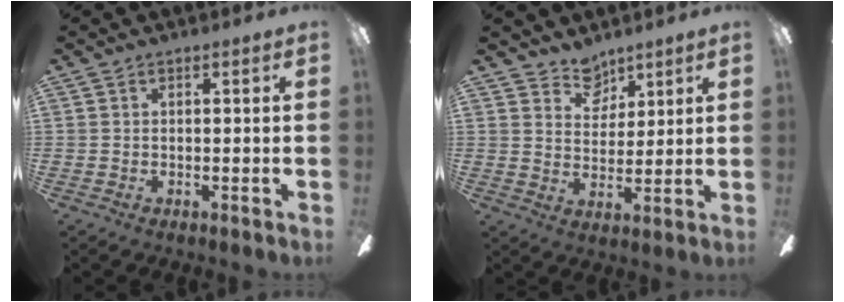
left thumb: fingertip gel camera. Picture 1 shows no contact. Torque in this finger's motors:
{"motor_torque": [0.44, 0.01, -0.06, -0.26, -0.05]}